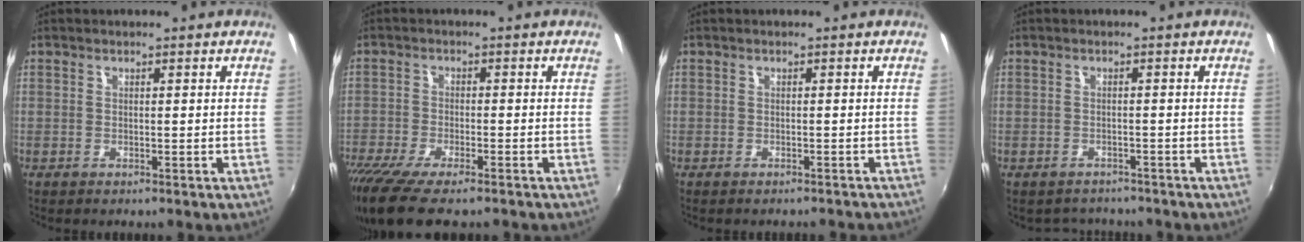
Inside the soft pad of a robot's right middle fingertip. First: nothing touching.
{"total": 13.2, "force": [-10.3, 3.1, 7.8], "torque": [-0.178, -0.054, -0.181]}
{"total": 3.8, "force": [-3.4, 1.0, 1.3], "torque": [-0.025, -0.012, -0.042]}
{"total": 3.5, "force": [-3.0, 1.8, -0.1], "torque": [-0.009, -0.002, -0.046]}